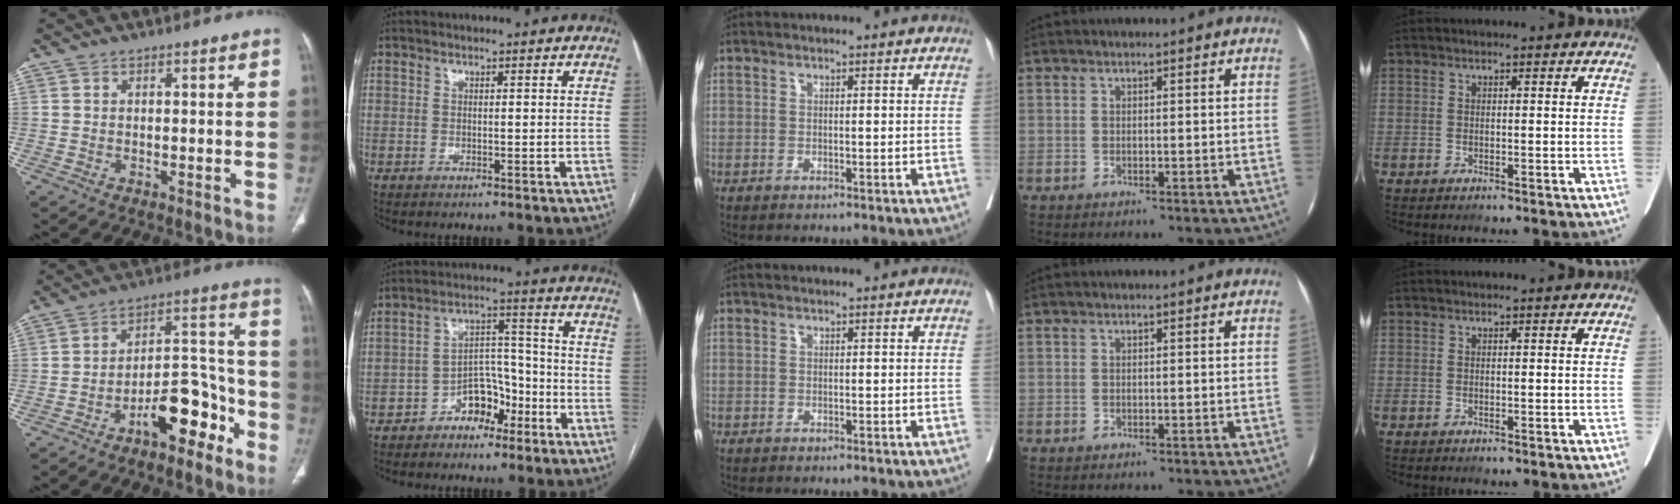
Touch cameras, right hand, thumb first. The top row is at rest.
{"thumb": {"total": 13.2, "force": [-7.1, 6.1, 9.3], "torque": [-0.113, 0.073, -0.110]}, "index": {"total": 6.9, "force": [-4.0, 4.3, 3.5], "torque": [-0.054, 0.029, -0.066]}}